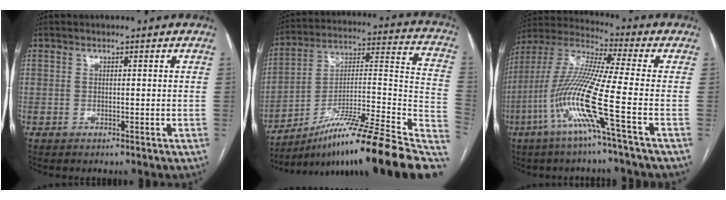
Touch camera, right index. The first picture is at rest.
{"total": 25.5, "force": [-18.0, 1.3, 18.0], "torque": [-0.196, 0.024, -0.294]}
{"total": 14.1, "force": [-5.5, -1.3, 13.0], "torque": [-0.278, -0.010, -0.118]}